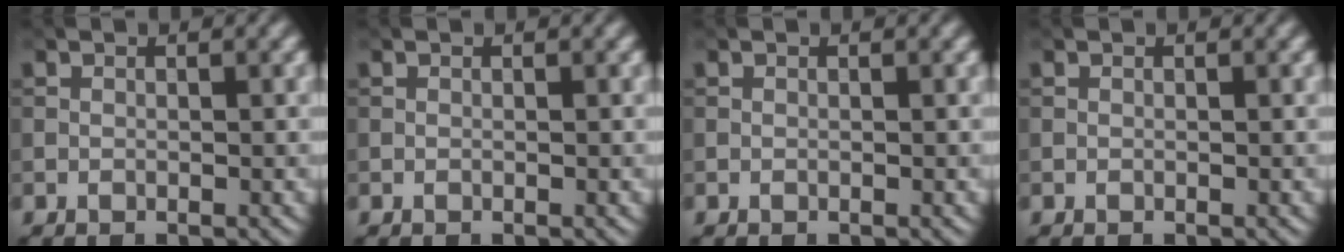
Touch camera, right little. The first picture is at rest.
{"total": 0.0}
{"total": 0.0}
{"total": 0.0}